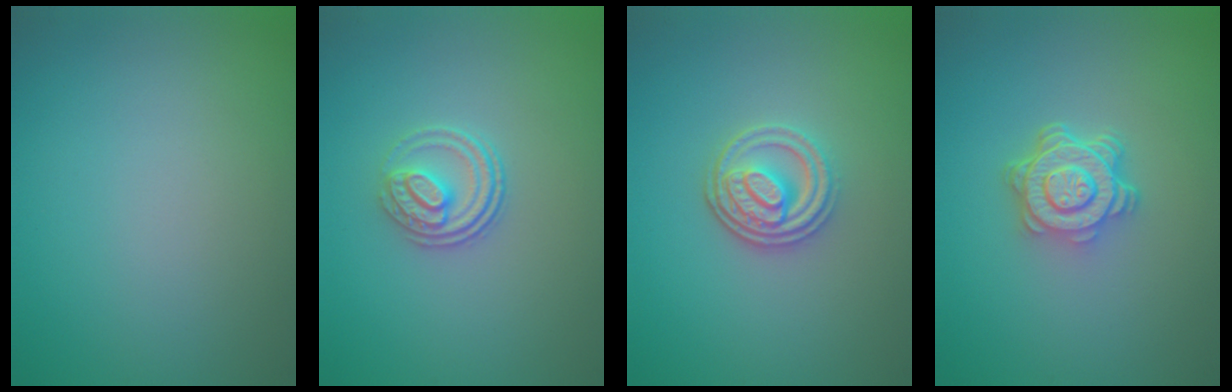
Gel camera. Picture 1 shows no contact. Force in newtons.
{"total": 2.5, "press": 2.0, "slide": 1.5}
{"total": 3.6, "press": 3.0, "slide": 1.9}
{"total": 4.7, "press": 3.6, "slide": 3.1}